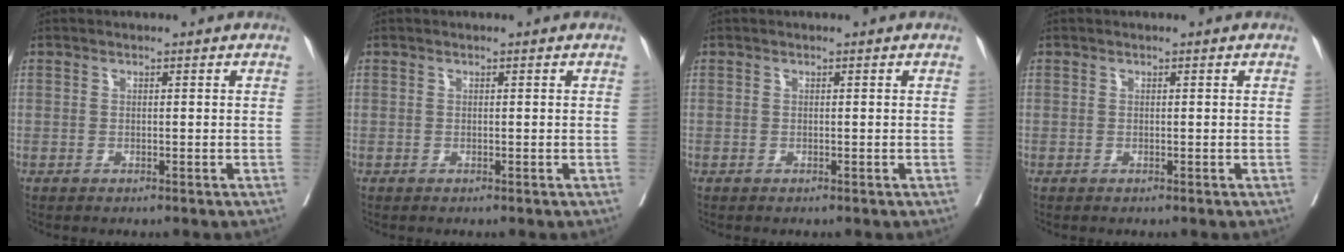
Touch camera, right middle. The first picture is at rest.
{"total": 0.0}
{"total": 0.0}
{"total": 0.0}